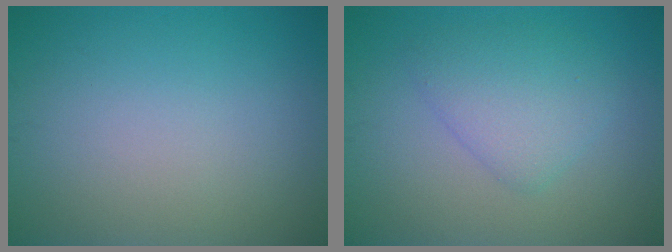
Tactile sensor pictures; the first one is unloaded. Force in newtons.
{"total": 3.3, "press": 3.3, "slide": 0.1}